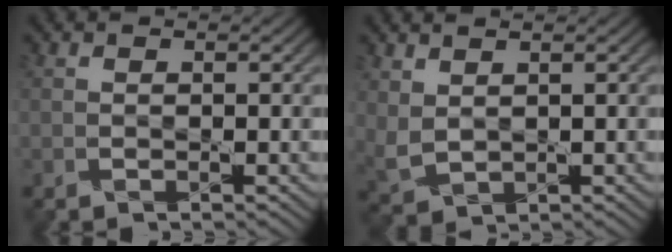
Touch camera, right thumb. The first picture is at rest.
{"total": 3.5, "force": [1.7, 2.3, 2.1], "torque": [-0.067, -0.005, 0.044]}